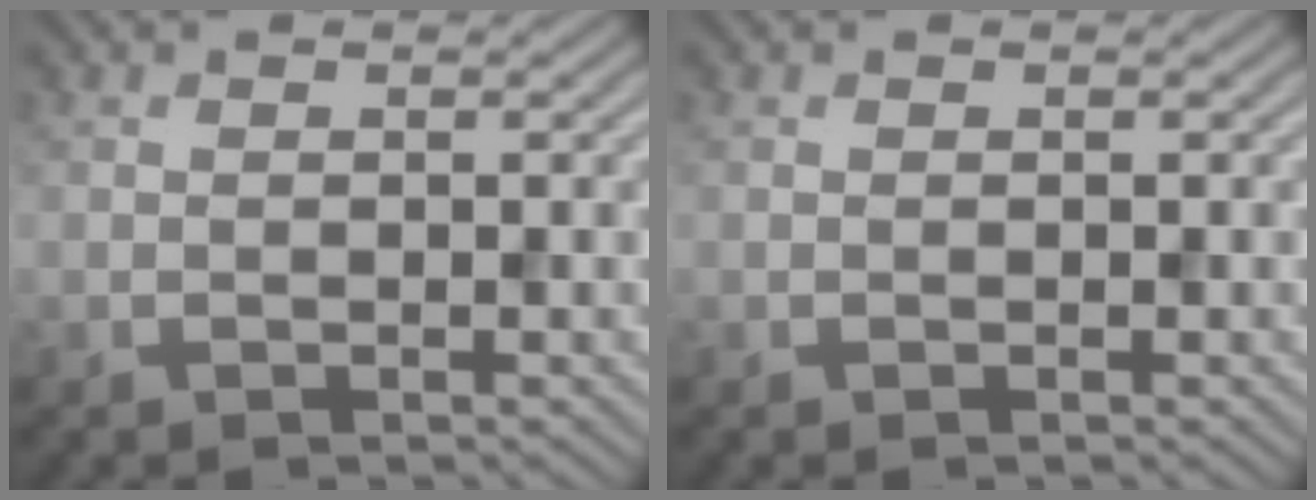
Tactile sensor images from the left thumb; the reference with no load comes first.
{"total": 0.0}